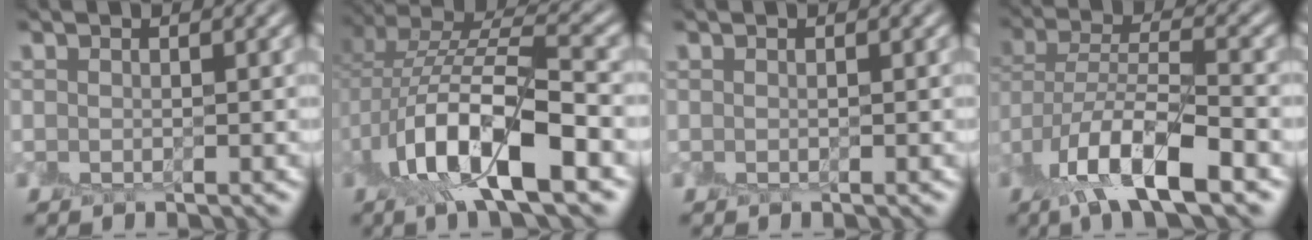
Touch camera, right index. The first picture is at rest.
{"total": 11.0, "force": [-4.3, 4.1, 9.2], "torque": [-0.180, 0.012, -0.088]}
{"total": 0.0}
{"total": 8.8, "force": [-5.1, 2.9, 6.7], "torque": [-0.123, -0.002, -0.105]}